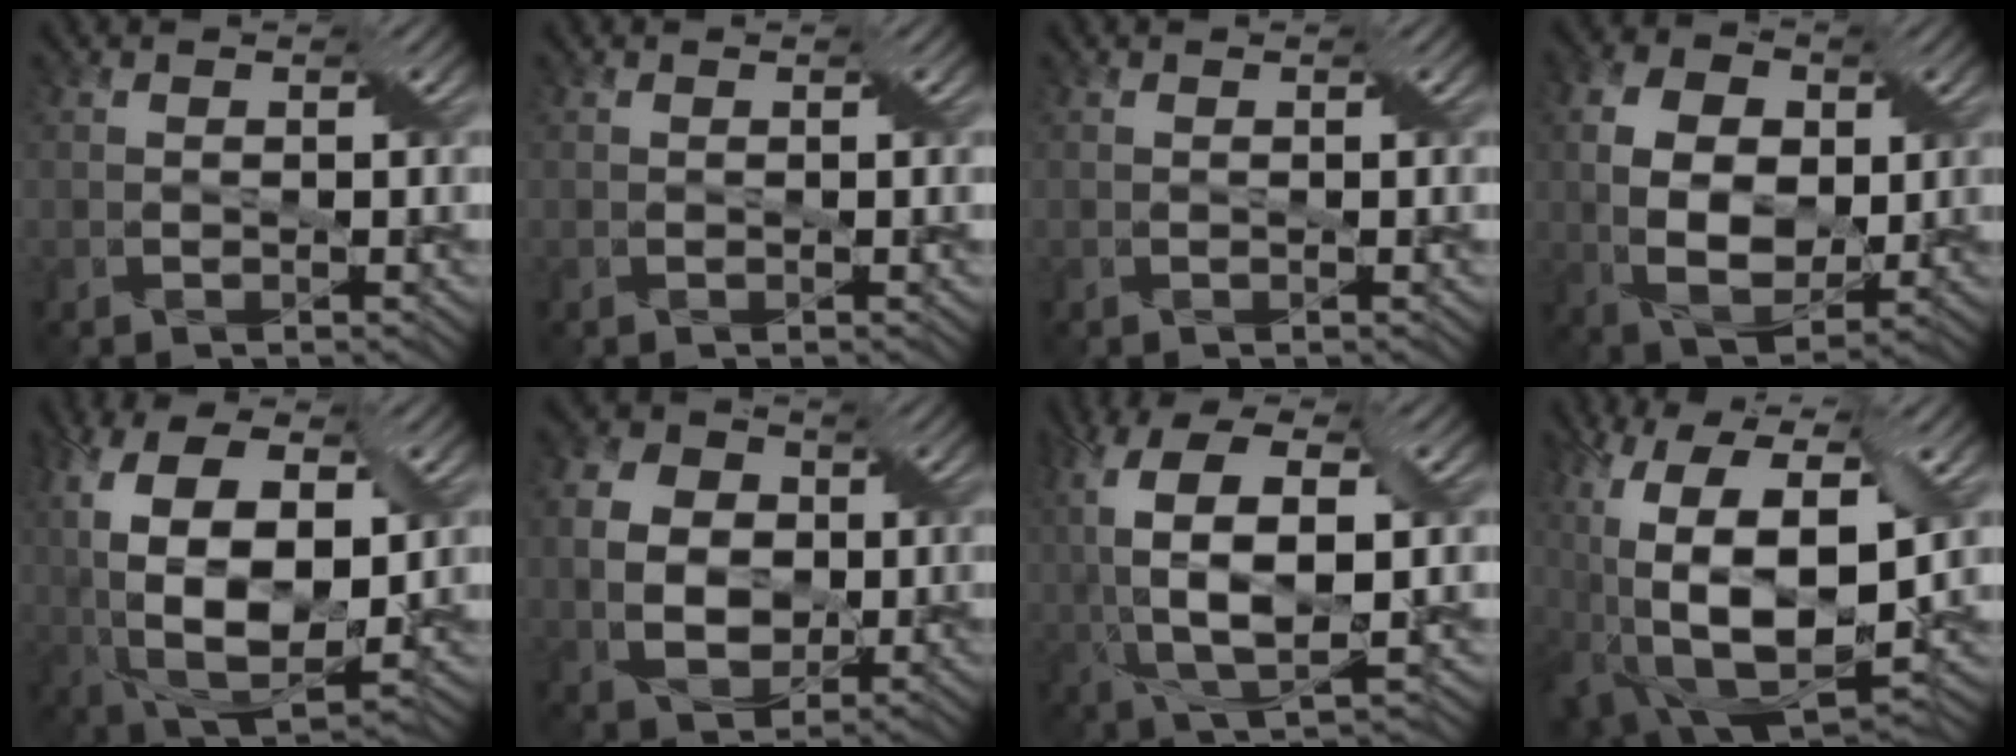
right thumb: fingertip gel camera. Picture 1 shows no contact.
{"total": 0.0}
{"total": 0.0}
{"total": 10.1, "force": [1.0, 6.8, 7.4], "torque": [-0.171, 0.001, 0.017]}
{"total": 16.1, "force": [2.1, 9.0, 13.2], "torque": [-0.266, 0.002, 0.038]}
{"total": 8.1, "force": [0.1, 6.4, 5.0], "torque": [-0.120, 0.001, -0.003]}
{"total": 13.1, "force": [1.2, 6.1, 11.6], "torque": [-0.259, 0.005, 0.023]}
{"total": 19.9, "force": [1.2, 11.5, 16.2], "torque": [-0.312, -0.014, 0.048]}